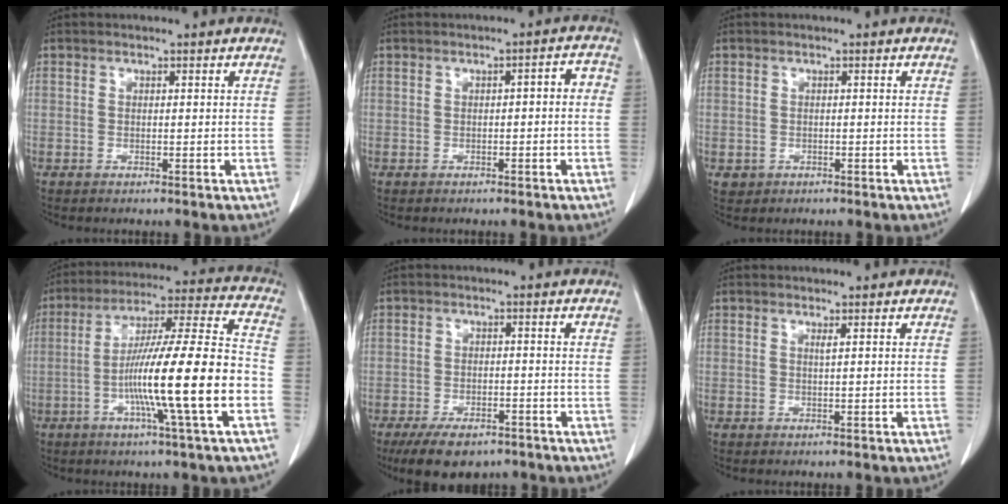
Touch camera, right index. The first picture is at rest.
{"total": 2.6, "force": [-0.4, 0.9, 2.4], "torque": [-0.029, 0.017, -0.007]}
{"total": 1.4, "force": [-0.3, 1.4, 0.1], "torque": [0.000, 0.005, 0.001]}
{"total": 18.5, "force": [-5.2, -0.6, 17.8], "torque": [-0.297, 0.001, -0.092]}
{"total": 7.6, "force": [-5.5, 3.6, 3.8], "torque": [-0.060, -0.002, -0.086]}
{"total": 0.5, "force": [0.3, -0.1, 0.4], "torque": [-0.015, -0.003, 0.008]}